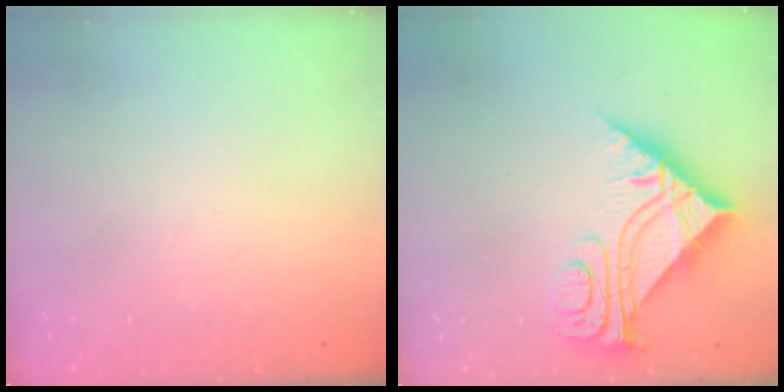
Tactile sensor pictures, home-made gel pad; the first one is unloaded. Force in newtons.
{"total": 7.9, "press": 7.9, "slide": 0.8}